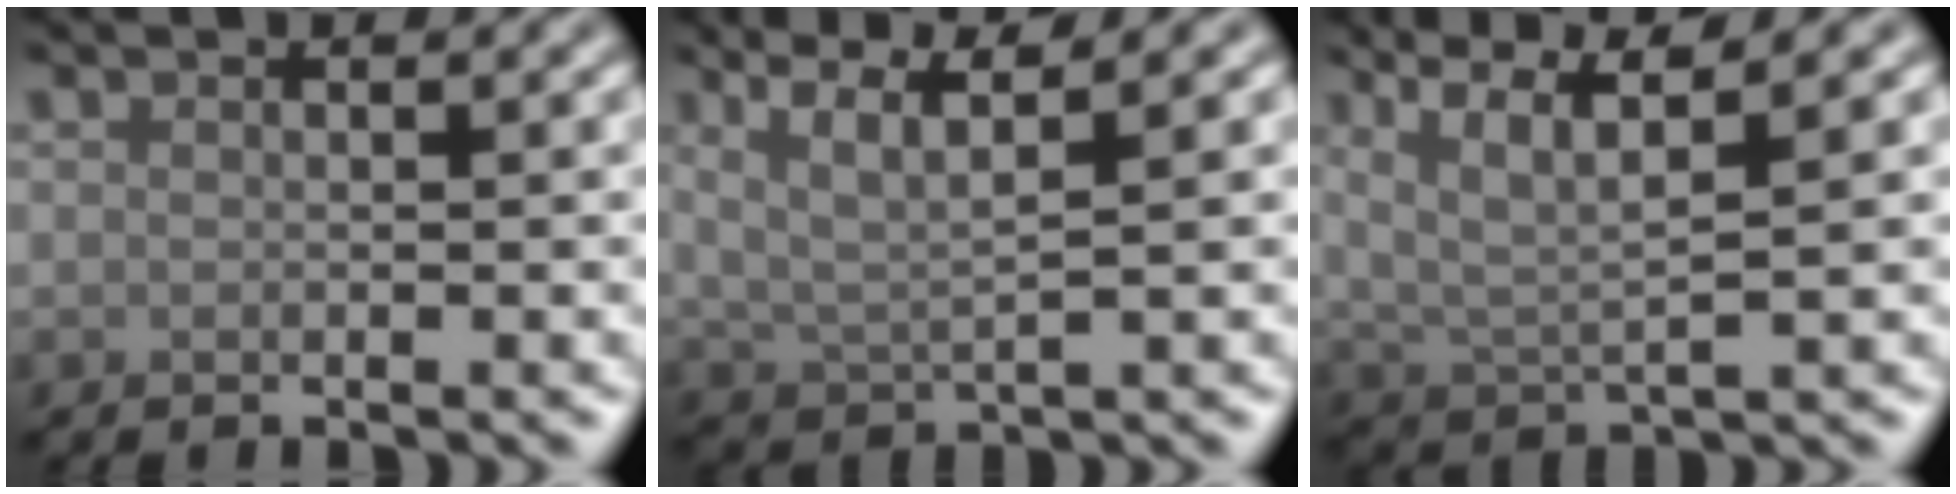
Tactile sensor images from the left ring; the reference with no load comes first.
{"total": 4.3, "force": [2.3, 1.0, 3.5], "torque": [-0.063, 0.005, 0.045]}
{"total": 5.5, "force": [3.1, 1.3, 4.4], "torque": [-0.081, 0.007, 0.062]}